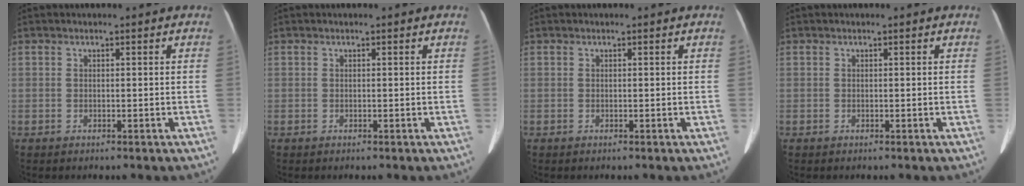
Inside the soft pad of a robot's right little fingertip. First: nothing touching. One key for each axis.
{"total": 0.0}
{"total": 0.0}
{"total": 0.0}